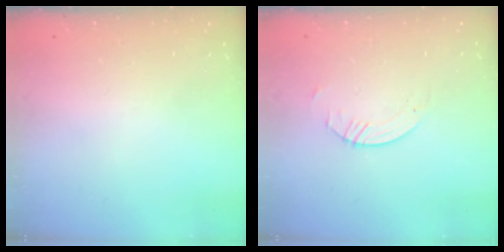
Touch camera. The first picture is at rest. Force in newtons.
{"total": 0.8, "press": 0.8, "slide": 0.2}